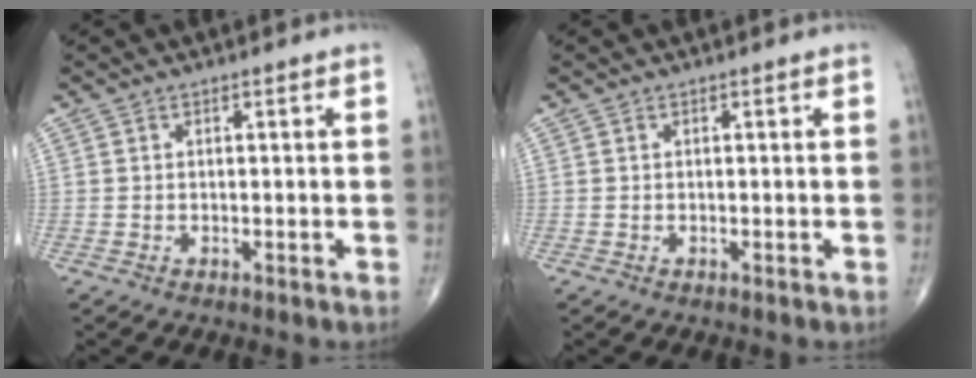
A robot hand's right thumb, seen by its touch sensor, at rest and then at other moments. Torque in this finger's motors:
{"motor_torque": [0.00, 0.00, -0.07, 0.07, 0.00]}